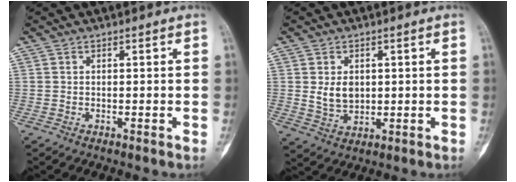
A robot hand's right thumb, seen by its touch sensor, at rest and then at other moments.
{"total": 5.3, "force": [0.9, 3.8, 3.5], "torque": [-0.046, -0.011, 0.026]}